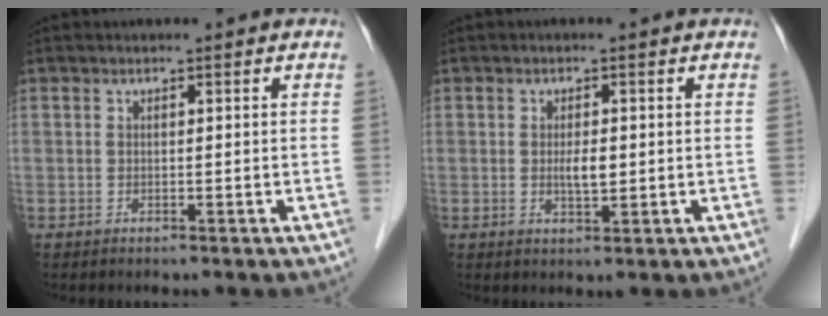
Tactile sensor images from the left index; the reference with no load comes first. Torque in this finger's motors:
{"motor_torque": [0.77, 0.49, 0.09, 0.03]}